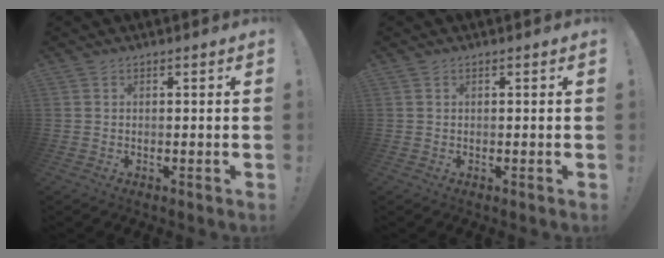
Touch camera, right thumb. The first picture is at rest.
{"total": 0.0}